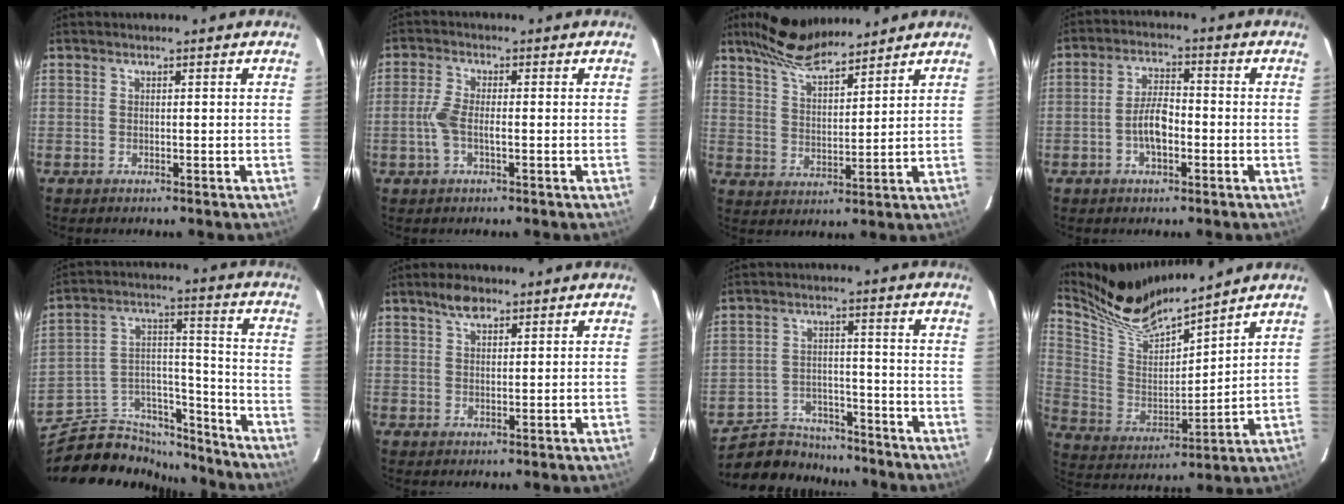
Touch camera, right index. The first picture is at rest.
{"total": 4.8, "force": [-1.1, 1.7, 4.4], "torque": [-0.100, 0.003, -0.022]}
{"total": 10.6, "force": [9.1, 2.3, 4.9], "torque": [-0.090, 0.012, 0.168]}
{"total": 6.0, "force": [-1.9, 2.5, 5.1], "torque": [-0.101, 0.009, -0.032]}
{"total": 15.8, "force": [-13.7, 6.9, 4.0], "torque": [-0.071, 0.066, -0.215]}
{"total": 3.6, "force": [2.5, 1.7, 2.1], "torque": [-0.038, 0.011, 0.044]}
{"total": 11.8, "force": [-10.5, 4.9, 2.0], "torque": [-0.066, 0.019, -0.157]}
{"total": 14.7, "force": [13.3, 1.1, 6.2], "torque": [-0.123, -0.016, 0.252]}